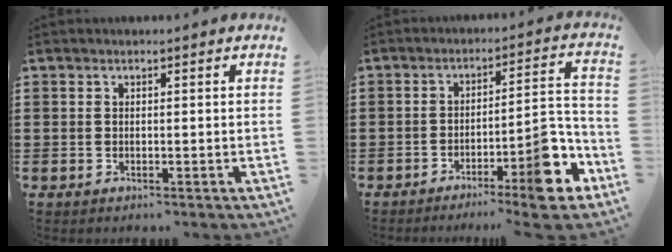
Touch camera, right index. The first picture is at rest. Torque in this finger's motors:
{"motor_torque": [2.14, 0.00, 0.62, 0.10]}